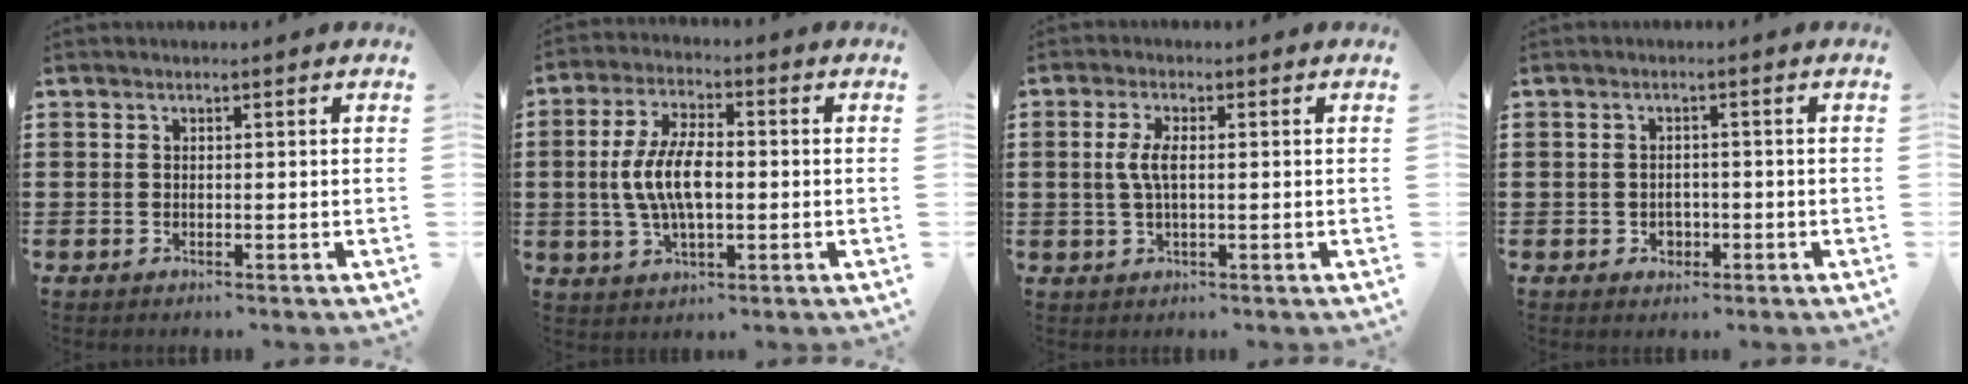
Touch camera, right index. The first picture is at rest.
{"total": 8.5, "force": [-0.4, 3.8, 7.6], "torque": [-0.173, -0.002, -0.015]}
{"total": 3.7, "force": [0.2, 1.3, 3.5], "torque": [-0.082, -0.001, -0.003]}
{"total": 1.6, "force": [-0.5, 1.4, 0.7], "torque": [-0.015, 0.003, -0.012]}